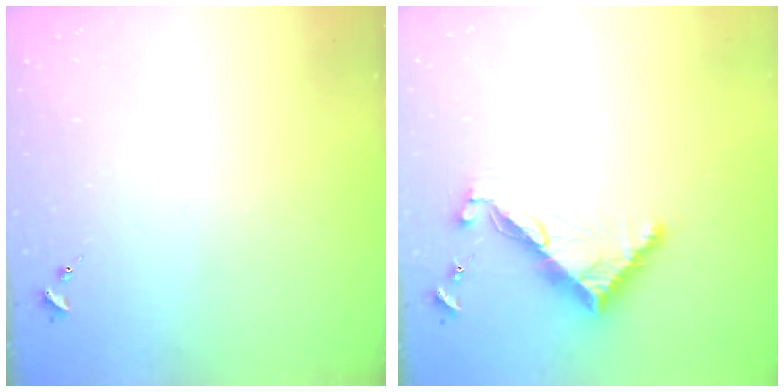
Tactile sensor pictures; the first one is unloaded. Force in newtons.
{"total": 7.9, "press": 7.9, "slide": 0.1}